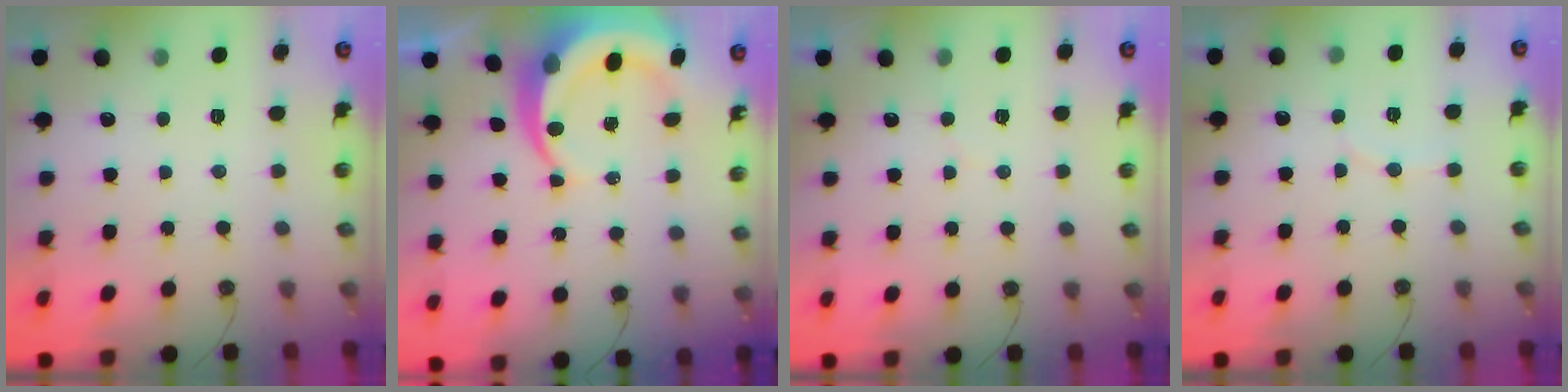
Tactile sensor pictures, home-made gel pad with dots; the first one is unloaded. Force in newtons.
{"total": 10.6, "press": 10.5, "slide": 1.2}
{"total": 2.7, "press": 2.6, "slide": 0.3}
{"total": 5.5, "press": 5.4, "slide": 1.0}